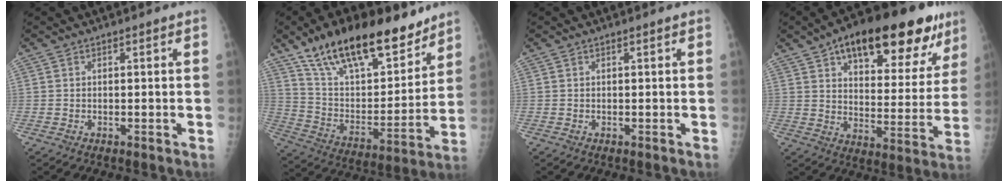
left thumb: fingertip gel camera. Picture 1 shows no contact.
{"total": 25.0, "force": [17.9, 10.3, 14.1], "torque": [-0.194, -0.061, 0.302]}
{"total": 0.0}
{"total": 25.8, "force": [14.7, 11.2, 18.0], "torque": [-0.212, -0.015, 0.214]}